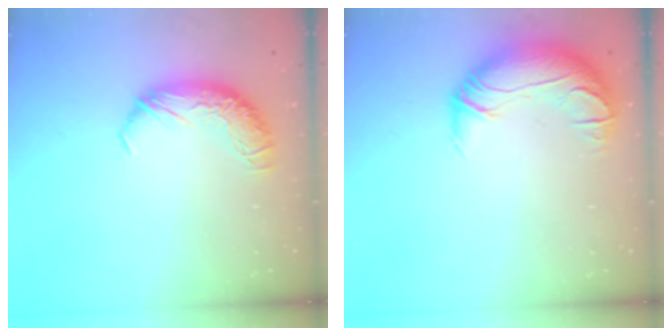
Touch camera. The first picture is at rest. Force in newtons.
{"total": 3.7, "press": 1.7, "slide": 3.3}